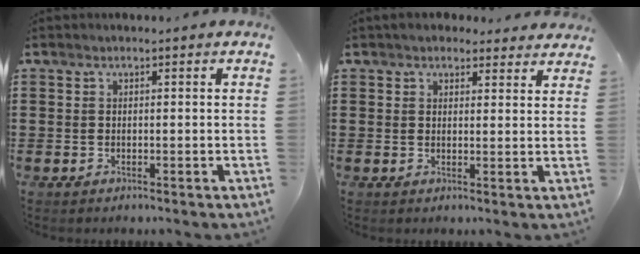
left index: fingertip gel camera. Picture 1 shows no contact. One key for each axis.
{"total": 2.7, "fx": 2.4, "fy": 1.2, "fz": 0.3, "tx": -0.014, "ty": -0.001, "tz": 0.046}